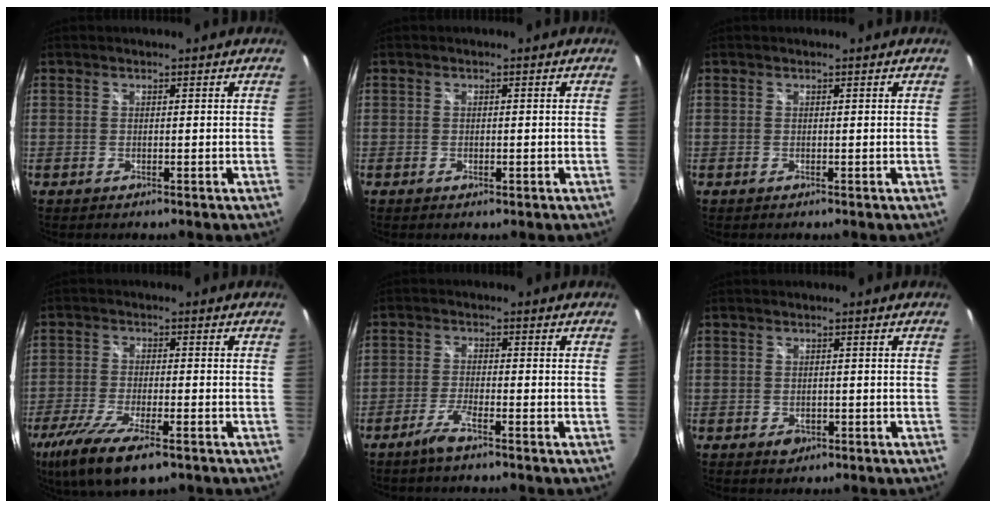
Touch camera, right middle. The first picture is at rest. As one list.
[{"total": 1.0, "force": [-0.5, 0.6, 0.7], "torque": [-0.010, -0.002, -0.009]}, {"total": 0.0}, {"total": 13.5, "force": [-8.5, 4.0, 9.6], "torque": [-0.212, -0.050, -0.156]}, {"total": 3.8, "force": [-2.9, 0.2, 2.4], "torque": [-0.067, -0.004, -0.059]}, {"total": 2.2, "force": [-1.0, 1.6, 1.1], "torque": [-0.018, -0.003, -0.013]}]